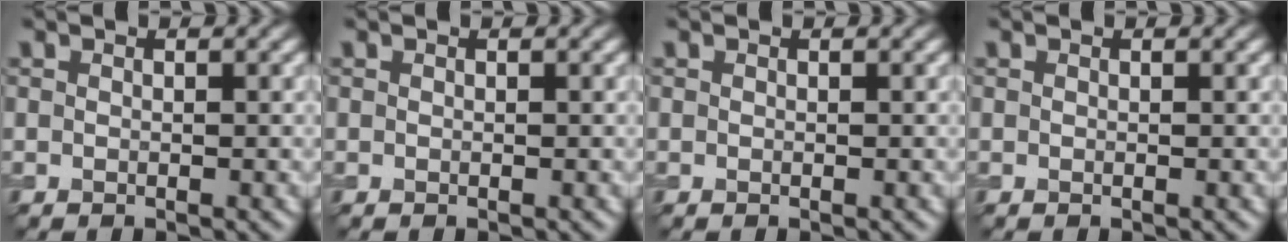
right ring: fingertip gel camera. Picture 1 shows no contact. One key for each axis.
{"total": 0.0}
{"total": 0.0}
{"total": 0.0}